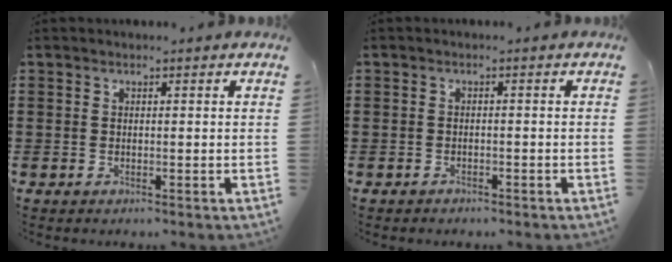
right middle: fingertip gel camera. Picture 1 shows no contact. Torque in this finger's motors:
{"motor_torque": [-0.95, 0.82, -0.62, -0.21]}